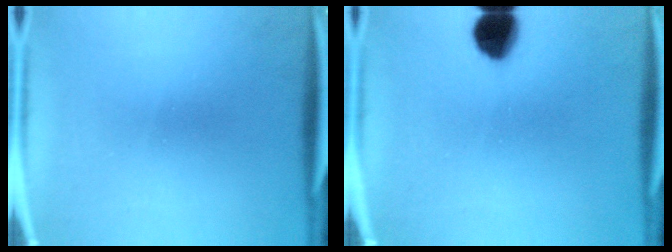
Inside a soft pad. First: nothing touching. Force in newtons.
{"total": 9.3}